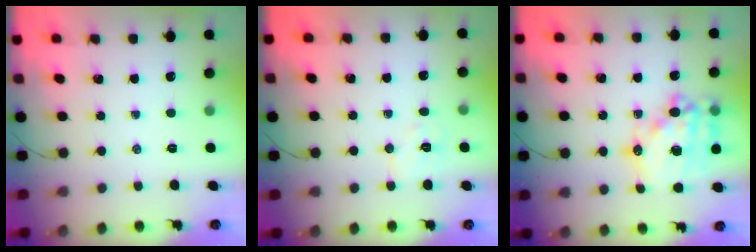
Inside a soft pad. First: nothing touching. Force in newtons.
{"total": 6.0, "press": 5.8, "slide": 1.3}
{"total": 19.5, "press": 19.1, "slide": 3.9}